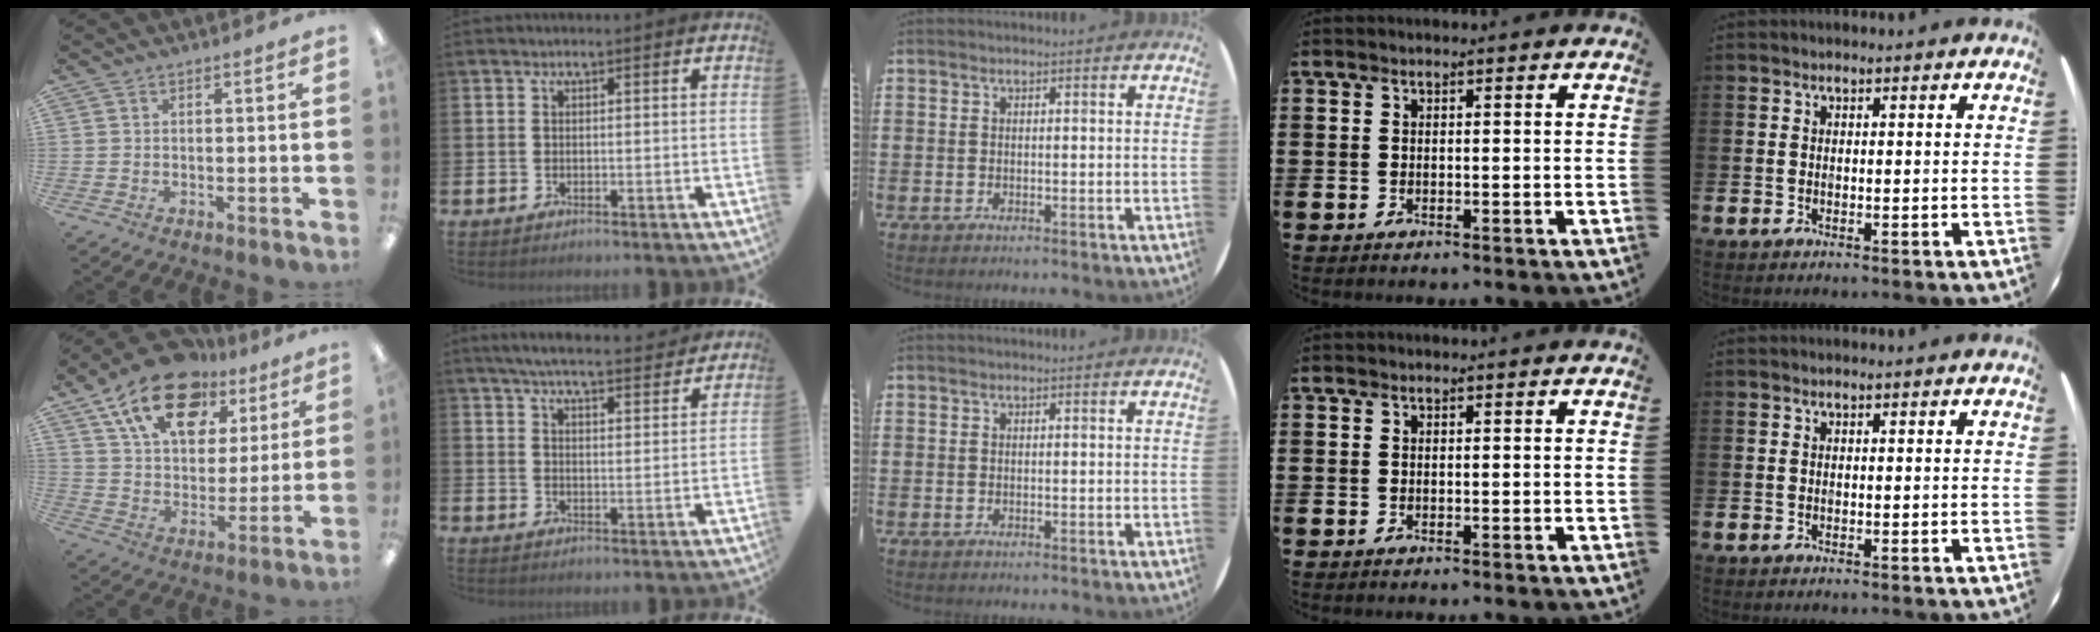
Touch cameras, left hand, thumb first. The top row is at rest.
{"thumb": {"total": 18.8, "force": [11.3, 10.9, 10.3], "torque": [-0.176, -0.050, 0.202]}, "index": {"total": 6.1, "force": [5.9, 0.4, 1.5], "torque": [-0.034, -0.041, 0.101]}}